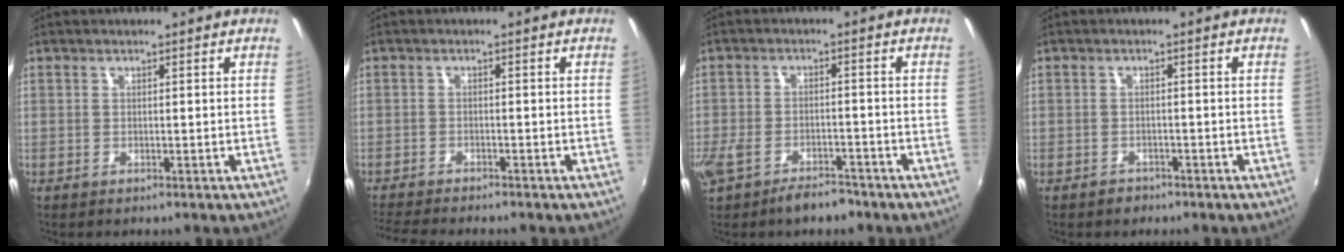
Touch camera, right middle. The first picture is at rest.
{"total": 6.7, "force": [-6.1, 0.4, 2.6], "torque": [-0.069, -0.025, -0.104]}
{"total": 9.2, "force": [-6.8, 4.2, 4.7], "torque": [-0.121, -0.017, -0.113]}
{"total": 2.0, "force": [-1.4, 1.3, 0.2], "torque": [-0.008, 0.000, -0.021]}